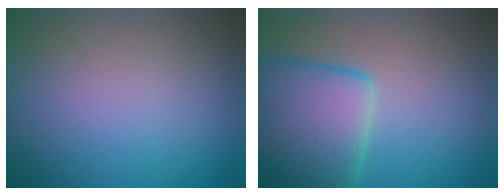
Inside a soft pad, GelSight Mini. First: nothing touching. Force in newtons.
{"total": 8.7, "press": 8.6, "slide": 0.8}